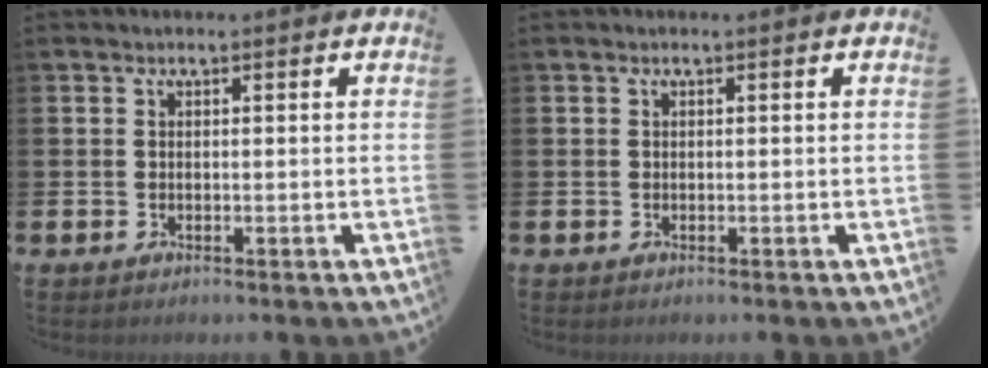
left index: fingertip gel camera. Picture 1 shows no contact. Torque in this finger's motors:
{"motor_torque": [-0.02, -0.02, -0.01, -0.01]}